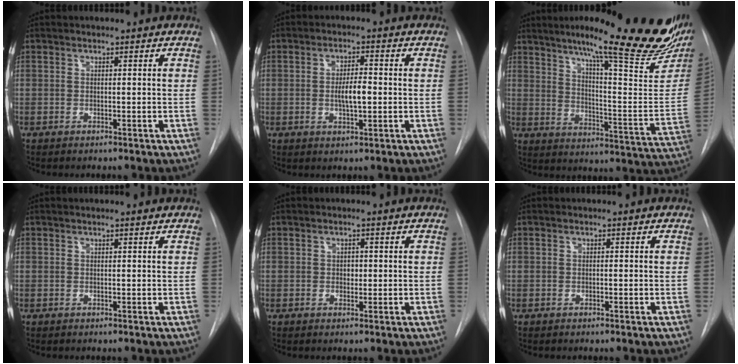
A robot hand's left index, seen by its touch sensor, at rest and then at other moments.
{"total": 4.4, "force": [-0.4, 1.2, 4.2], "torque": [-0.073, -0.004, -0.007]}
{"total": 28.0, "force": [20.1, 3.7, 19.1], "torque": [-0.229, -0.037, 0.262]}
{"total": 1.8, "force": [1.6, 0.0, 0.7], "torque": [-0.011, 0.010, 0.017]}
{"total": 1.2, "force": [0.0, 0.9, 0.7], "torque": [-0.009, -0.002, 0.000]}
{"total": 0.0}